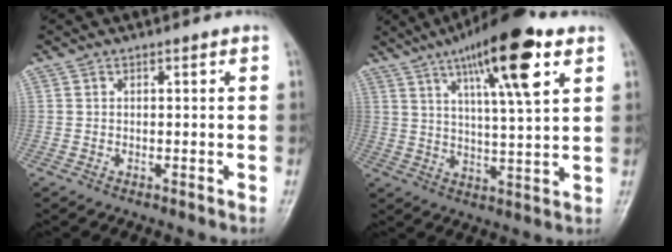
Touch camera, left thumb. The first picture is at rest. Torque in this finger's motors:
{"motor_torque": [0.53, 0.72, 1.65, -1.12, 0.30]}